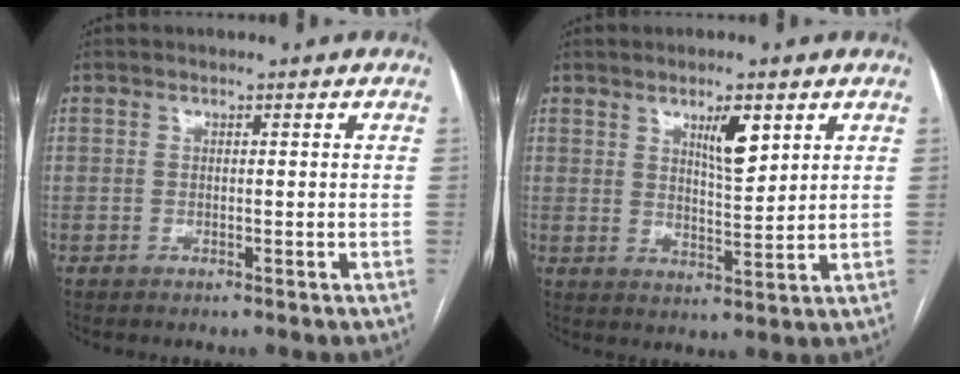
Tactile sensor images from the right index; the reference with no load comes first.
{"total": 5.7, "force": [2.9, 1.3, 4.7], "torque": [-0.082, -0.003, 0.052]}